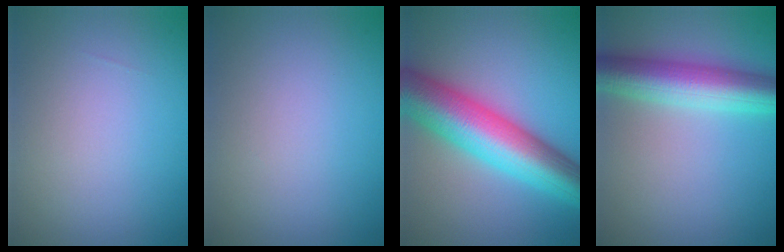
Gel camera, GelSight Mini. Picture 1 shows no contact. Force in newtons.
{"total": 0.0}
{"total": 11.2, "press": 11.2, "slide": 0.2}
{"total": 7.2, "press": 7.2, "slide": 0.0}